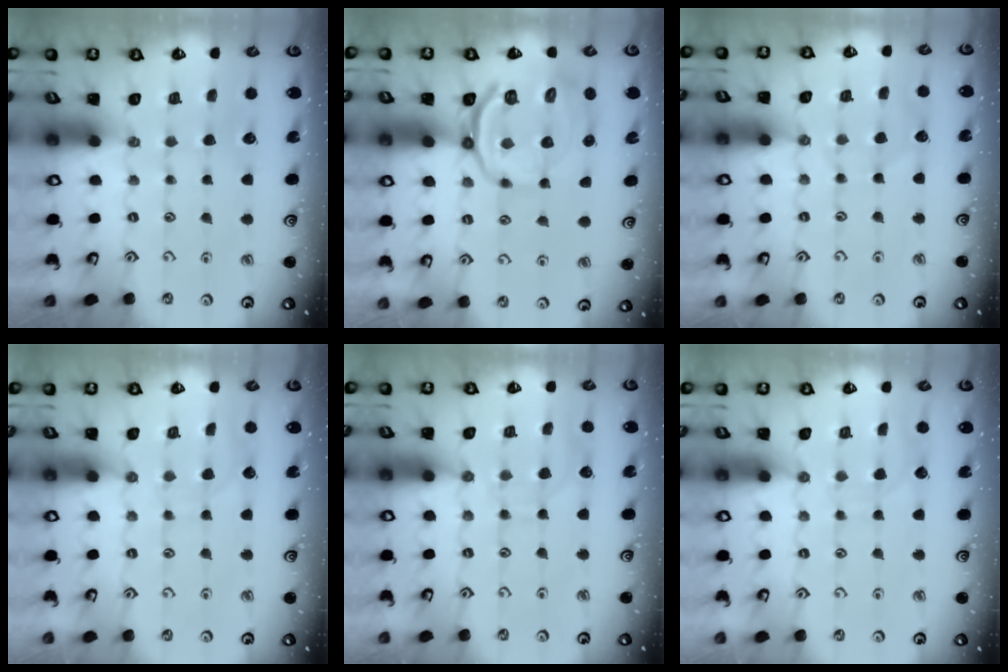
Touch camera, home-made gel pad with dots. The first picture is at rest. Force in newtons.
{"total": 11.9, "press": 11.6, "slide": 2.8}
{"total": 5.2, "press": 5.2, "slide": 0.5}
{"total": 5.3, "press": 5.2, "slide": 0.6}
{"total": 7.6, "press": 7.6, "slide": 0.5}
{"total": 5.3, "press": 5.2, "slide": 0.6}